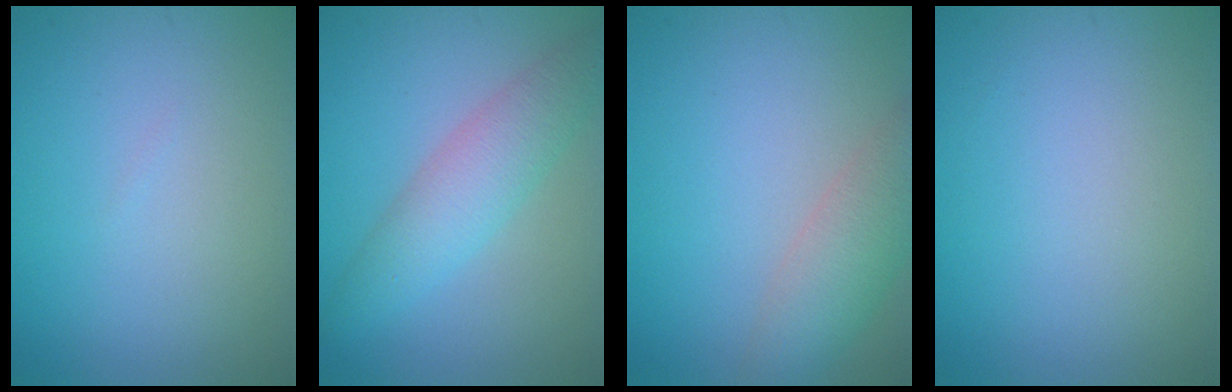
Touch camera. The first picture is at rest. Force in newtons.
{"total": 4.3, "press": 4.2, "slide": 0.1}
{"total": 4.1, "press": 4.1, "slide": 0.3}
{"total": 0.0}